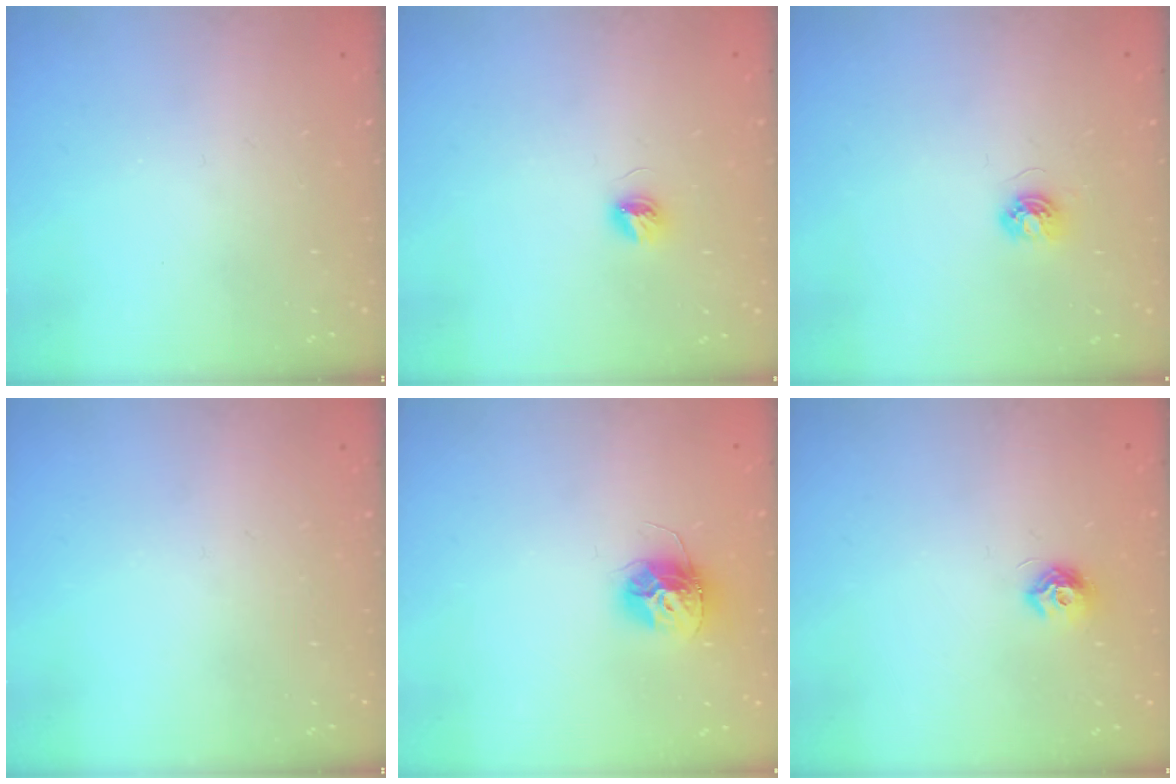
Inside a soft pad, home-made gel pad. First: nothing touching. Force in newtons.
{"total": 4.0, "press": 3.9, "slide": 0.5}
{"total": 4.5, "press": 4.4, "slide": 0.5}
{"total": 0.0}
{"total": 12.0, "press": 12.0, "slide": 1.0}
{"total": 7.5, "press": 7.5, "slide": 0.6}